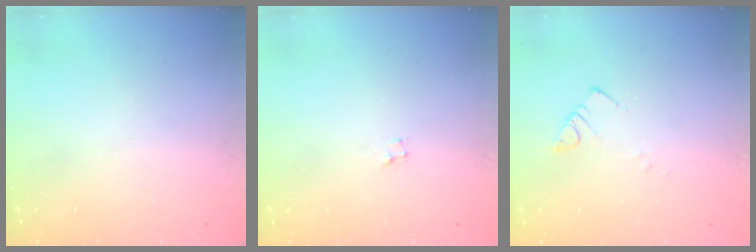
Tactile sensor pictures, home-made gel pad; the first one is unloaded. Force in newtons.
{"total": 2.0, "press": 2.0, "slide": 0.2}
{"total": 2.2, "press": 2.2, "slide": 0.2}